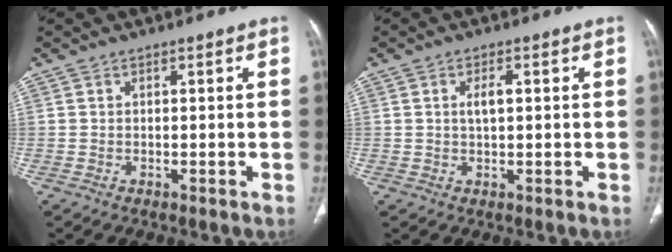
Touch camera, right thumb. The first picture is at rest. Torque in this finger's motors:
{"motor_torque": [-0.58, 0.36, 0.55, 0.41, 0.00]}